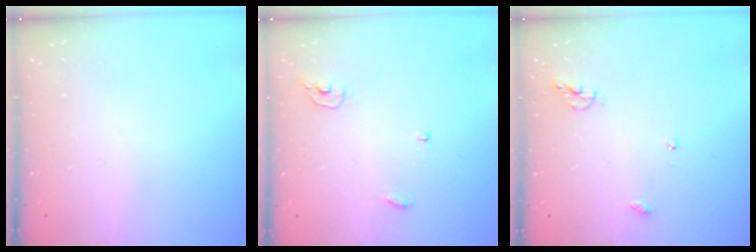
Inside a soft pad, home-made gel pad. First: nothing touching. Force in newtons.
{"total": 3.8, "press": 3.8, "slide": 0.5}
{"total": 6.2, "press": 6.2, "slide": 0.1}